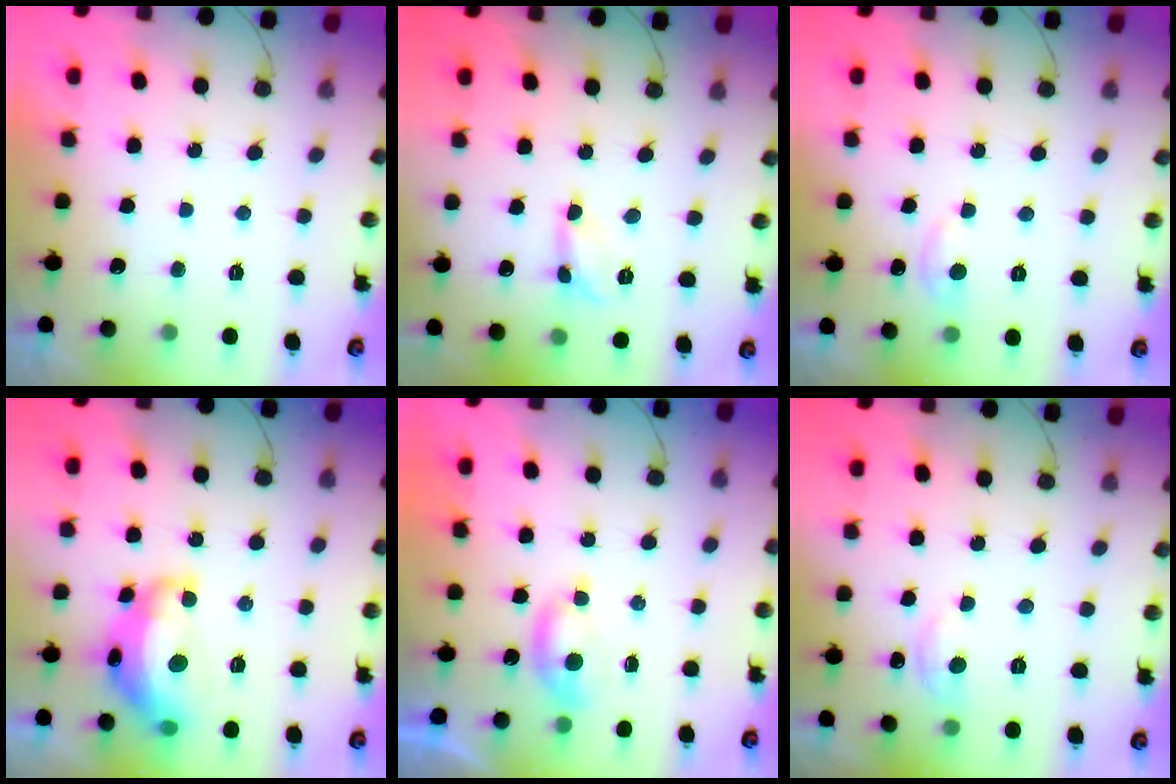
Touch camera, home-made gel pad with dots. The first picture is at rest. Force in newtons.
{"total": 2.3, "press": 2.3, "slide": 0.2}
{"total": 5.5, "press": 5.4, "slide": 0.8}
{"total": 15.6, "press": 15.6, "slide": 1.0}
{"total": 4.4, "press": 4.4, "slide": 0.5}
{"total": 5.6, "press": 5.6, "slide": 0.7}